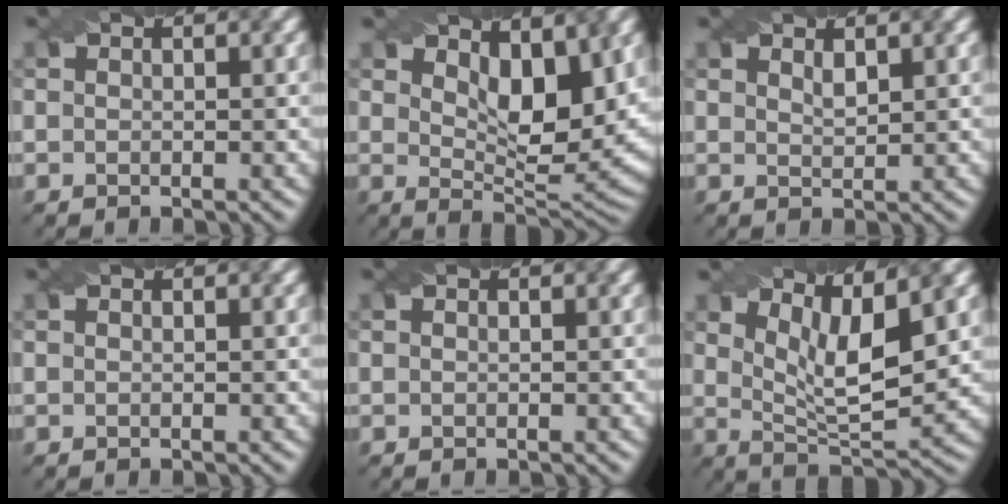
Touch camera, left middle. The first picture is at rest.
{"total": 6.6, "force": [3.0, 2.8, 5.2], "torque": [-0.080, -0.014, 0.050]}
{"total": 1.1, "force": [0.9, 0.3, 0.6], "torque": [-0.013, -0.002, 0.017]}
{"total": 0.0}
{"total": 0.0}
{"total": 6.6, "force": [3.4, 1.9, 5.3], "torque": [-0.092, -0.003, 0.061]}